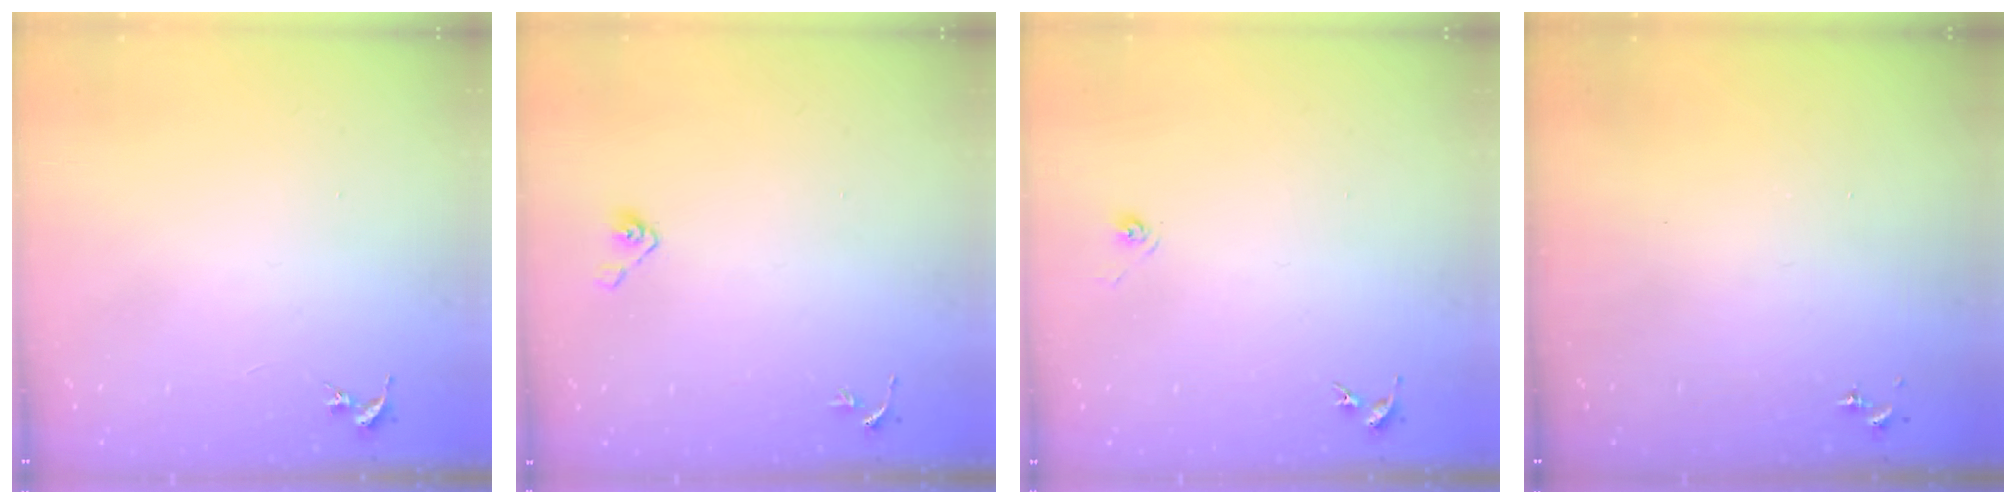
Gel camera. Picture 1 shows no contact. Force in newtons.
{"total": 5.0, "press": 4.4, "slide": 2.3}
{"total": 3.2, "press": 2.6, "slide": 1.8}
{"total": 0.0}